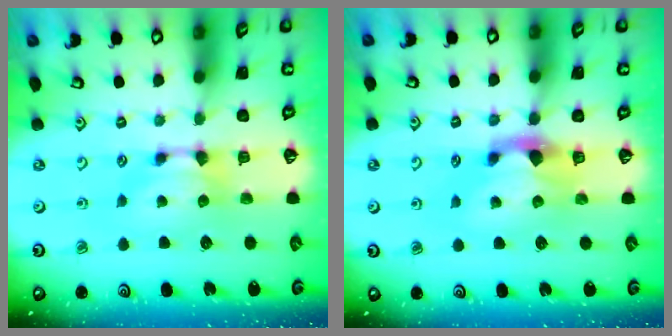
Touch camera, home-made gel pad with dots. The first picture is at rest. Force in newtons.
{"total": 2.2, "press": 1.9, "slide": 1.2}